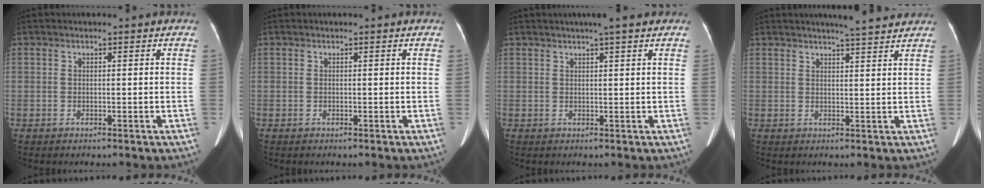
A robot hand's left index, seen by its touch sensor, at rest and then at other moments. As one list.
[{"total": 0.0}, {"total": 4.2, "force": [3.3, 0.0, 2.6], "torque": [-0.038, 0.021, 0.048]}, {"total": 6.7, "force": [6.0, 0.0, 2.8], "torque": [-0.045, 0.008, 0.074]}]